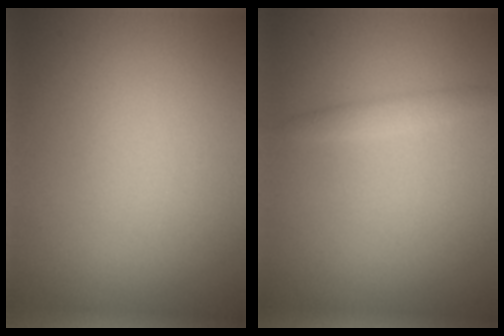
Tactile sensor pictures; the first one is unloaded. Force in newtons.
{"total": 1.3, "press": 1.3, "slide": 0.0}